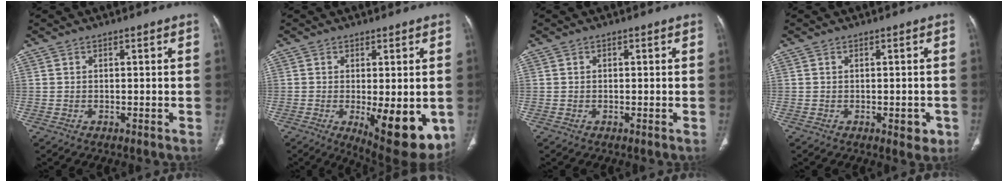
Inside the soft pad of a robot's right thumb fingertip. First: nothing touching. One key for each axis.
{"total": 14.2, "fx": -3.4, "fy": 5.3, "fz": 12.7, "tx": -0.153, "ty": -0.025, "tz": -0.029}
{"total": 0.0}
{"total": 3.0, "fx": -1.0, "fy": 1.6, "fz": 2.4, "tx": -0.015, "ty": 0.000, "tz": -0.008}